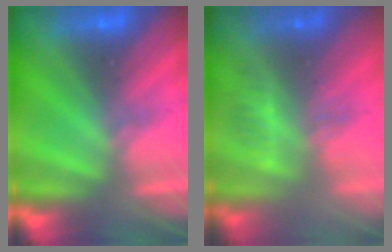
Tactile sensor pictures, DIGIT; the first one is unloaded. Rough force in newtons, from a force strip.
{"total": 3.2}